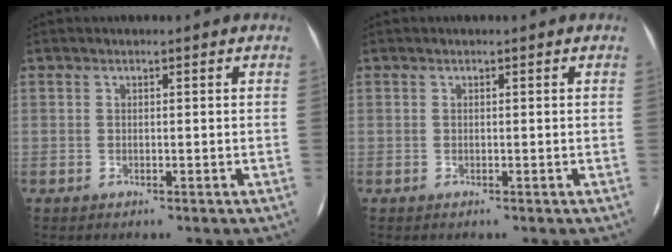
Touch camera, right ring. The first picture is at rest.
{"total": 0.0}